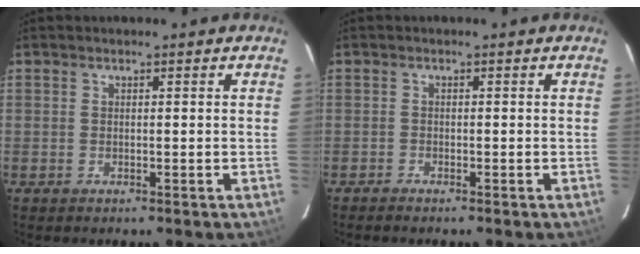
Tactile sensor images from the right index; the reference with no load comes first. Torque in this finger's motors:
{"motor_torque": [0.59, -0.57, 0.06, 0.00]}